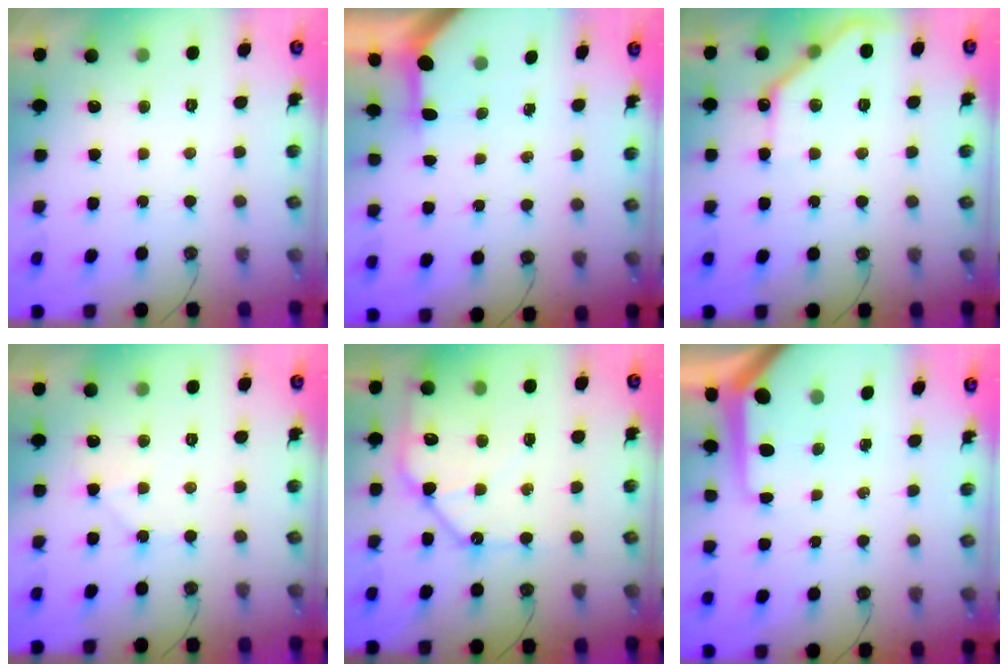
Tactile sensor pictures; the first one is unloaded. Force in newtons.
{"total": 3.5, "press": 3.5, "slide": 0.4}
{"total": 10.9, "press": 10.9, "slide": 0.7}
{"total": 6.5, "press": 6.5, "slide": 0.5}
{"total": 12.3, "press": 12.2, "slide": 1.6}
{"total": 7.9, "press": 7.8, "slide": 1.0}